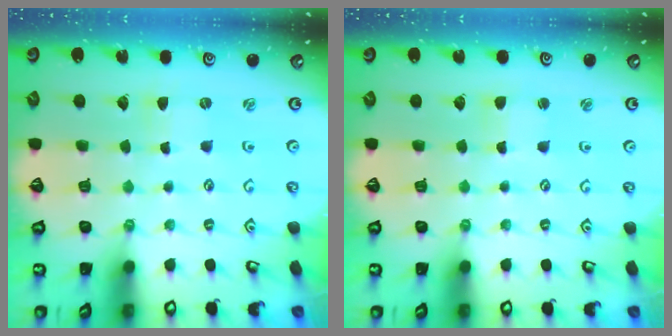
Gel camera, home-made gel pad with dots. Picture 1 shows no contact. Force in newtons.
{"total": 2.1, "press": 2.1, "slide": 0.3}